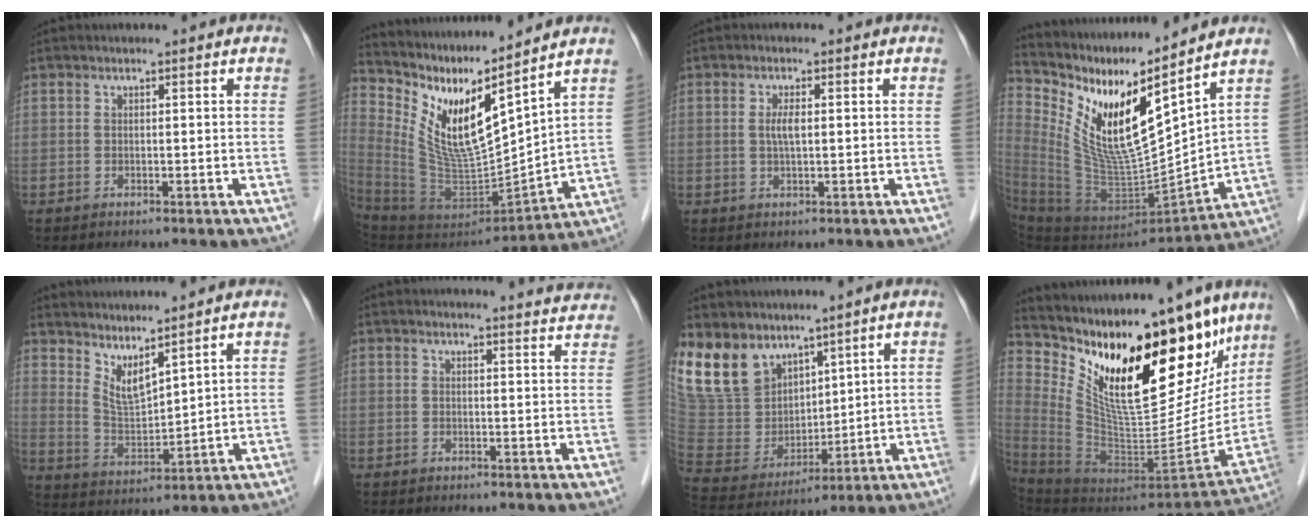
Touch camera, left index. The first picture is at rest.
{"total": 16.8, "force": [10.8, 2.9, 12.5], "torque": [-0.244, -0.016, 0.215]}
{"total": 2.4, "force": [0.3, 0.7, 2.3], "torque": [-0.048, -0.001, 0.006]}
{"total": 18.3, "force": [11.7, 3.0, 13.8], "torque": [-0.265, -0.015, 0.227]}
{"total": 5.9, "force": [5.0, 0.9, 3.0], "torque": [-0.073, -0.011, 0.112]}
{"total": 7.5, "force": [7.4, 0.3, 0.7], "torque": [0.001, -0.016, 0.062]}
{"total": 12.9, "force": [9.8, 7.5, 3.8], "torque": [-0.112, 0.017, 0.212]}
{"total": 28.7, "force": [17.8, 9.9, 20.2], "torque": [-0.335, -0.014, 0.296]}